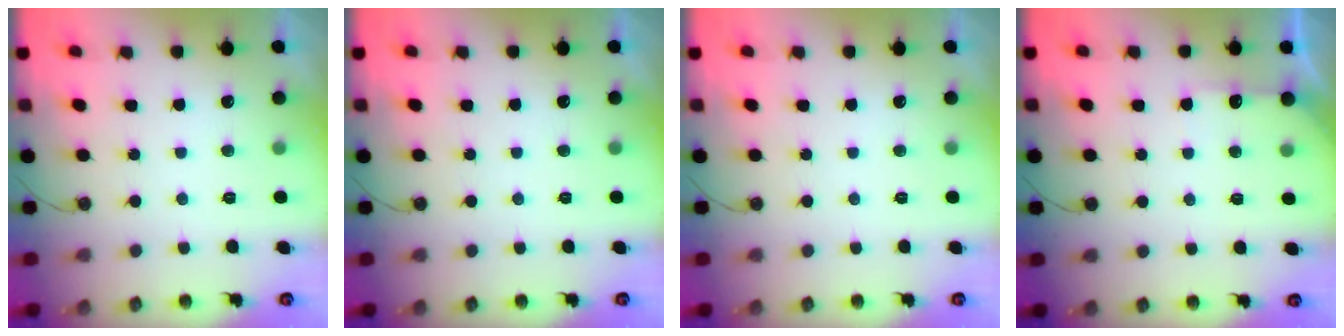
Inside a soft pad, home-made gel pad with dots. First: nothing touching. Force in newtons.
{"total": 0.0}
{"total": 0.0}
{"total": 5.3, "press": 5.2, "slide": 0.6}